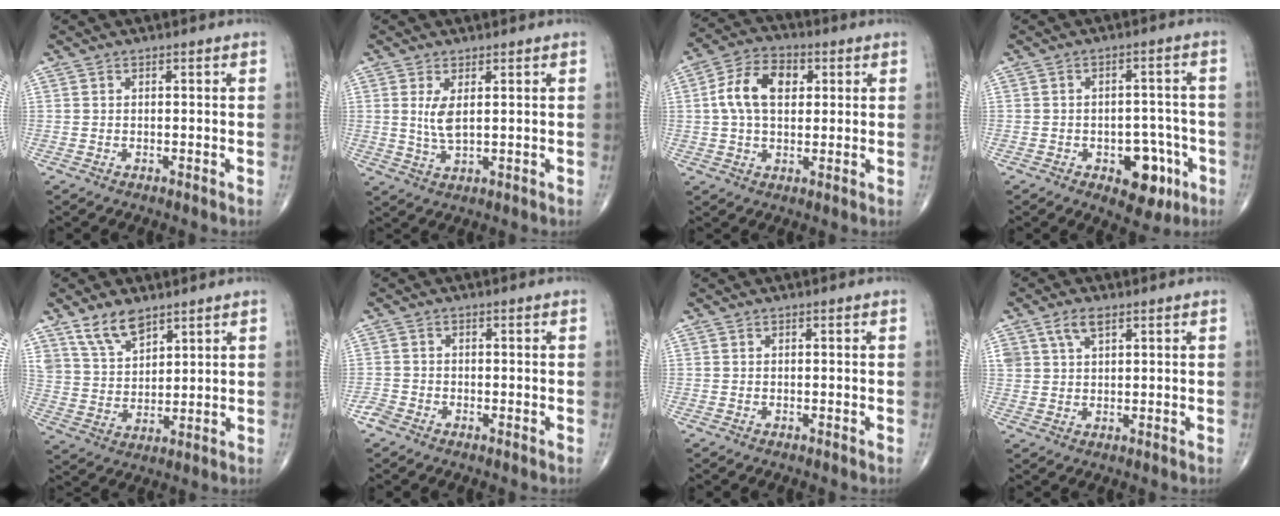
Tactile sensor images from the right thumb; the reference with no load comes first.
{"total": 4.0, "force": [1.0, 1.4, 3.6], "torque": [-0.075, -0.013, 0.028]}
{"total": 10.3, "force": [1.9, 6.6, 7.7], "torque": [-0.133, 0.017, 0.029]}
{"total": 9.1, "force": [-3.9, 5.4, 6.2], "torque": [-0.039, 0.029, -0.046]}
{"total": 8.5, "force": [6.0, 4.2, 4.2], "torque": [-0.061, -0.032, 0.123]}
{"total": 1.7, "force": [-1.3, 0.9, 0.5], "torque": [-0.008, 0.000, -0.032]}
{"total": 0.0}
{"total": 4.4, "force": [2.4, 2.3, 2.9], "torque": [-0.051, -0.002, 0.050]}